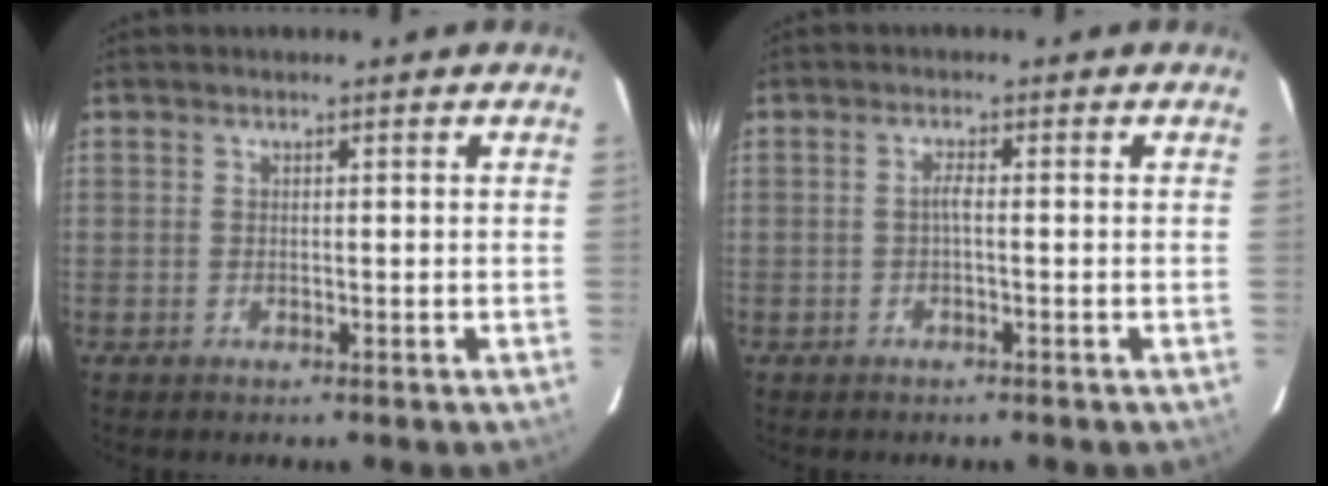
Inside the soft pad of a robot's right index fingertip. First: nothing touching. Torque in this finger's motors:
{"motor_torque": [0.23, -0.08, 0.13, 0.04]}